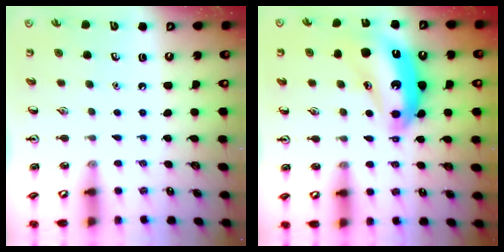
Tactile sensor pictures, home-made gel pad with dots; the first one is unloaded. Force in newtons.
{"total": 15.0, "press": 15.0, "slide": 0.8}